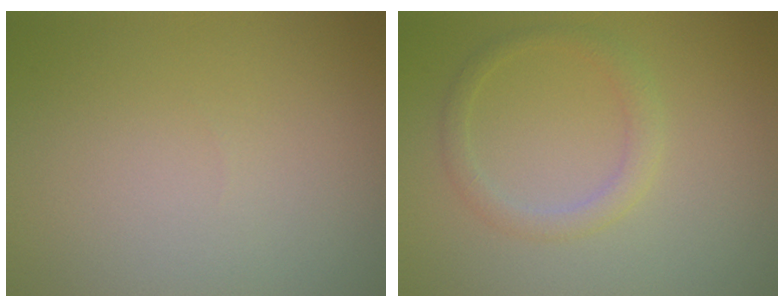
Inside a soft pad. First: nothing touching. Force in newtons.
{"total": 1.9, "press": 1.8, "slide": 0.1}